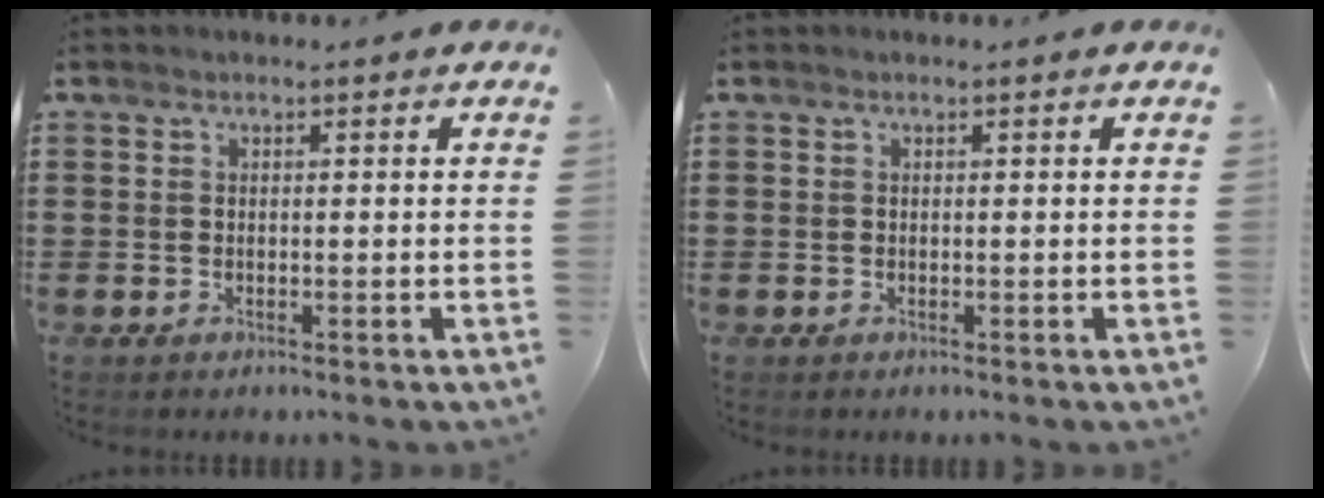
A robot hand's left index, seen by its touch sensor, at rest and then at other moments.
{"total": 0.0}